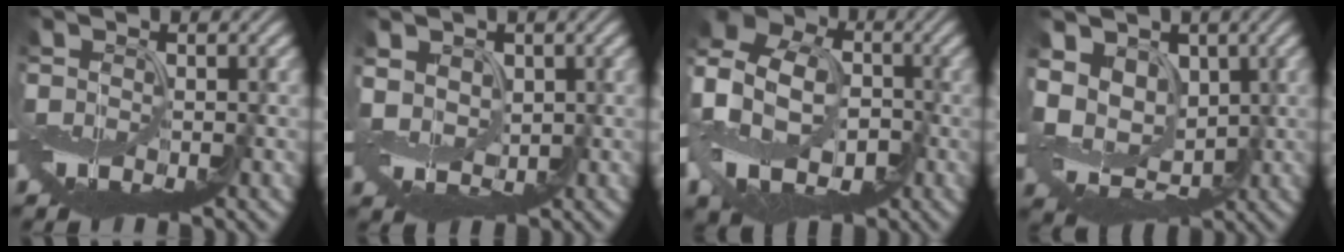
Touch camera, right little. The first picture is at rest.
{"total": 3.0, "force": [1.1, 2.5, 1.4], "torque": [-0.040, 0.000, 0.022]}
{"total": 13.1, "force": [-1.8, 10.5, 7.6], "torque": [-0.186, -0.004, -0.054]}
{"total": 8.0, "force": [1.9, 6.3, 4.5], "torque": [-0.097, 0.002, 0.023]}